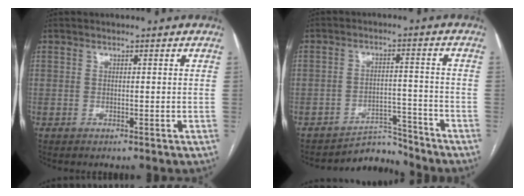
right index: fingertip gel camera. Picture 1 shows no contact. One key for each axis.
{"total": 5.1, "fx": -4.8, "fy": 0.9, "fz": -1.2, "tx": 0.024, "ty": 0.027, "tz": -0.072}